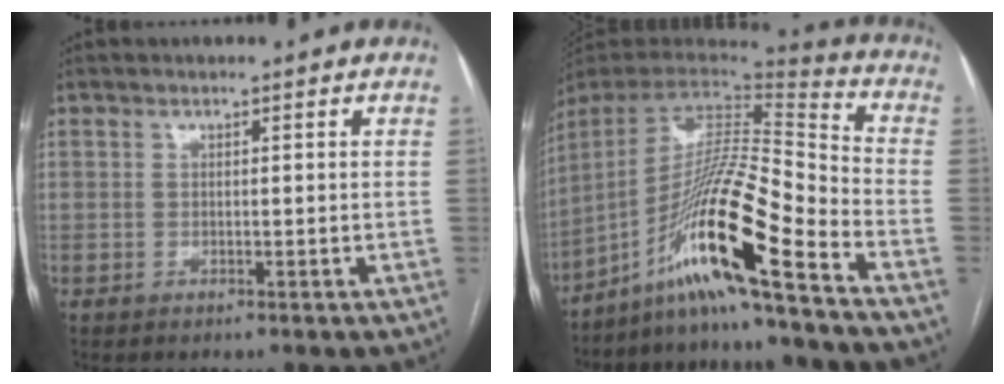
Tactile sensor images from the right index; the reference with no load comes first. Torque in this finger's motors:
{"motor_torque": [1.78, -0.36, 1.06, 0.21]}